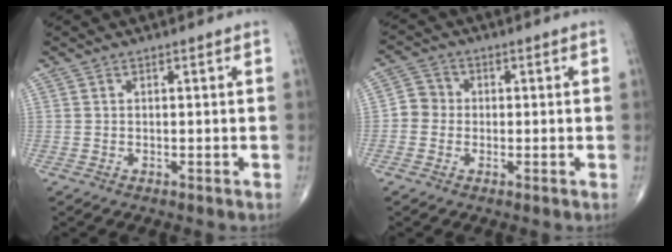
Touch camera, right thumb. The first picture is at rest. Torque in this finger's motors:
{"motor_torque": [-0.16, 0.08, 0.15, 0.00, 0.04]}